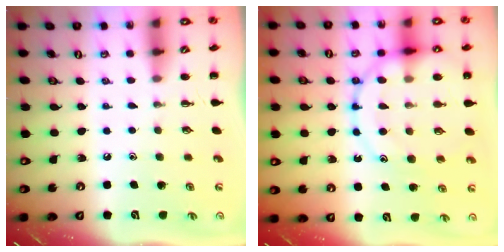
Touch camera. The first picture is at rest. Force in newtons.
{"total": 19.1, "press": 19.0, "slide": 2.4}